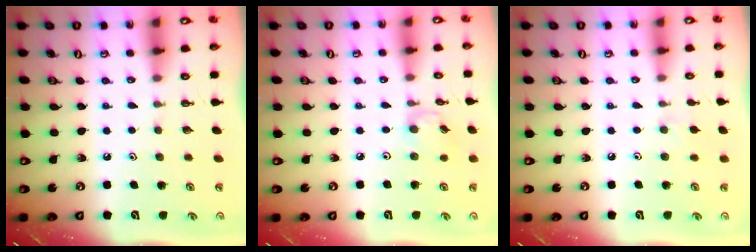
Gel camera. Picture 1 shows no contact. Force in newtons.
{"total": 3.4, "press": 3.4, "slide": 0.3}
{"total": 6.1, "press": 6.0, "slide": 0.9}